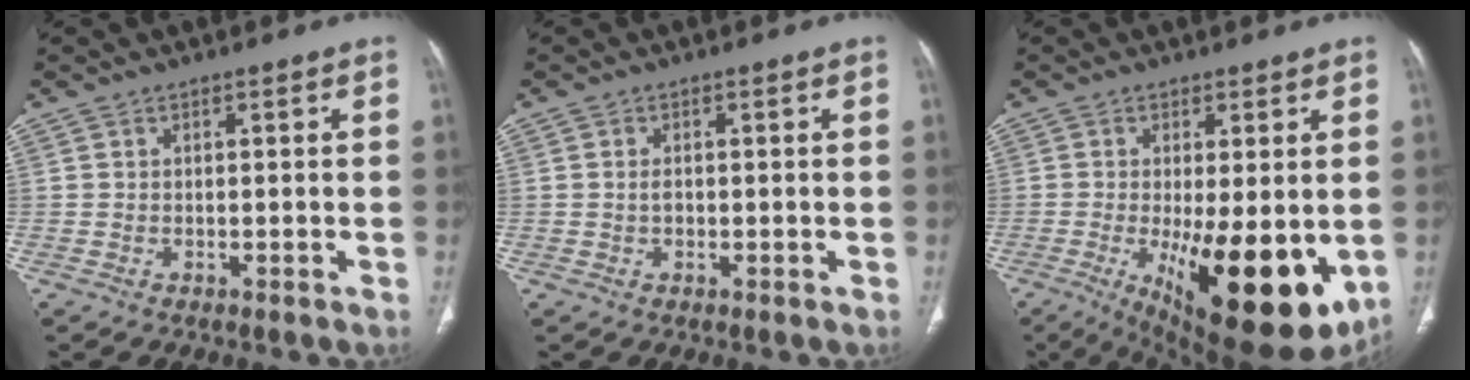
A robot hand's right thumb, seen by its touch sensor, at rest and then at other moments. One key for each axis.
{"total": 1.2, "fx": -0.2, "fy": 0.9, "fz": 0.9, "tx": -0.017, "ty": 0.002, "tz": -0.003}
{"total": 20.0, "fx": -4.4, "fy": 7.1, "fz": 18.1, "tx": -0.232, "ty": -0.035, "tz": -0.040}